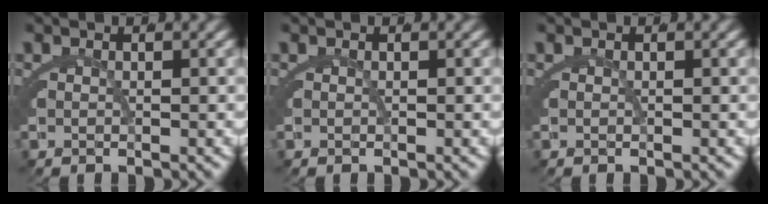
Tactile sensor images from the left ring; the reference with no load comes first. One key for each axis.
{"total": 0.0}
{"total": 0.0}